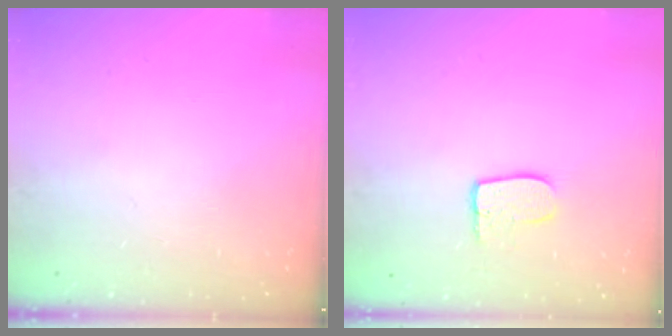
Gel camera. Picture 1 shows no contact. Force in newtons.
{"total": 6.9, "press": 6.9, "slide": 0.6}